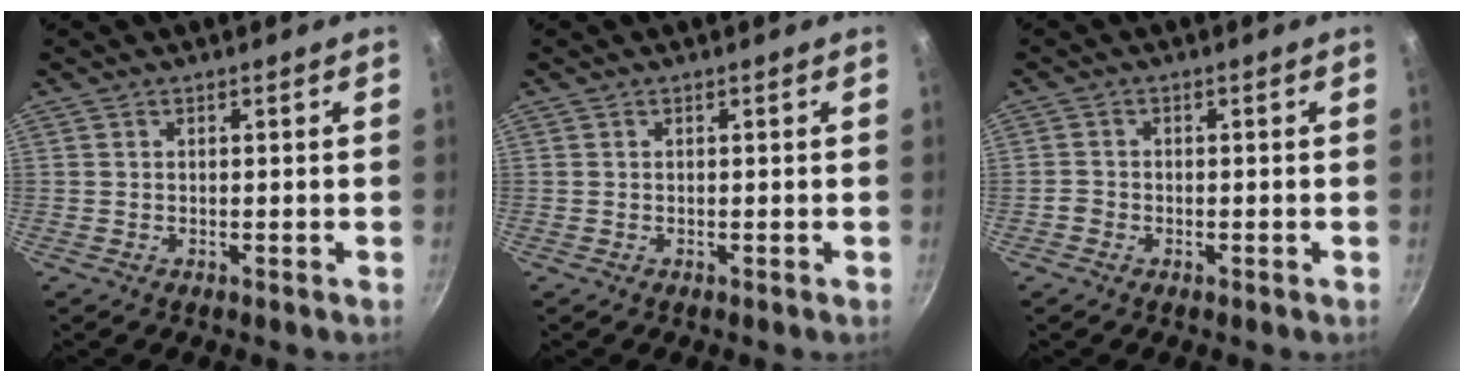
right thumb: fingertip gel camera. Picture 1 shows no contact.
{"total": 0.0}
{"total": 1.5, "force": [-0.7, 1.2, 0.5], "torque": [-0.006, 0.004, -0.018]}